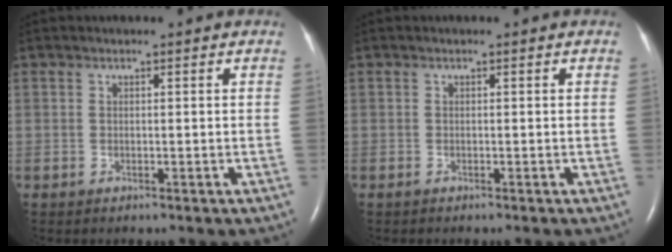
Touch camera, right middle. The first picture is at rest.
{"total": 0.0}